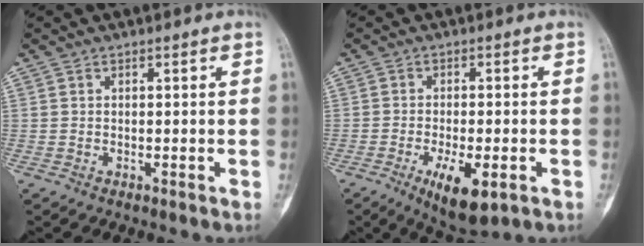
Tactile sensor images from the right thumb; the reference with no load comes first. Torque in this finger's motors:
{"motor_torque": [1.17, 1.04, 0.68, -0.86, 0.02]}